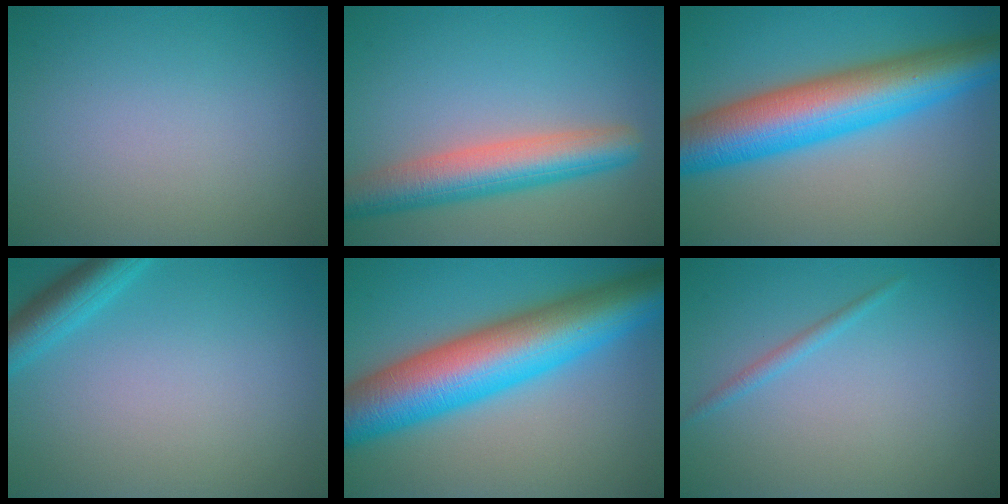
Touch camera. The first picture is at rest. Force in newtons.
{"total": 6.3, "press": 6.3, "slide": 0.3}
{"total": 11.3, "press": 11.3, "slide": 0.1}
{"total": 3.3, "press": 3.3, "slide": 0.2}
{"total": 12.8, "press": 12.8, "slide": 0.1}
{"total": 1.0, "press": 1.0, "slide": 0.1}